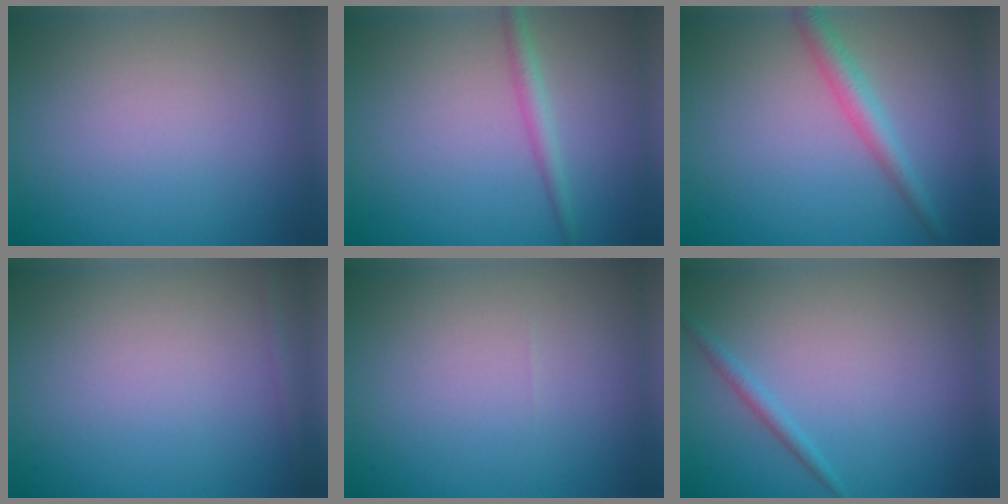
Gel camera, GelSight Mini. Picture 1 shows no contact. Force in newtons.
{"total": 1.8, "press": 1.8, "slide": 0.0}
{"total": 2.6, "press": 2.6, "slide": 0.0}
{"total": 0.8, "press": 0.8, "slide": 0.0}
{"total": 0.0}
{"total": 1.1, "press": 1.1, "slide": 0.0}